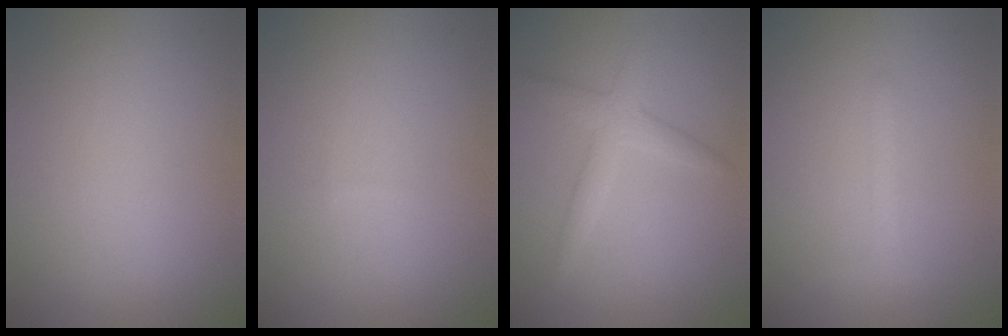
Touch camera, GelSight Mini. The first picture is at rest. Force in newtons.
{"total": 0.0}
{"total": 2.6, "press": 2.6, "slide": 0.2}
{"total": 1.3, "press": 1.3, "slide": 0.1}